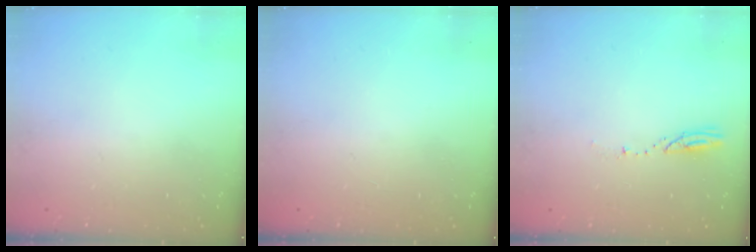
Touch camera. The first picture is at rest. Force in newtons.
{"total": 0.0}
{"total": 3.7, "press": 3.7, "slide": 0.4}